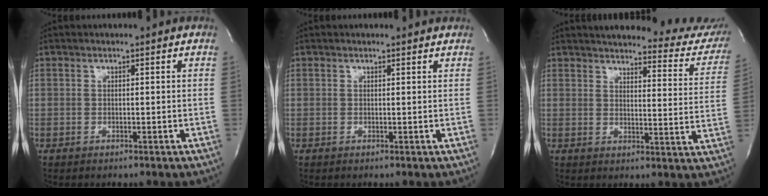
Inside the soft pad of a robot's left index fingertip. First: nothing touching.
{"total": 1.4, "force": [1.3, 0.2, 0.0], "torque": [-0.009, -0.001, 0.007]}
{"total": 23.4, "force": [21.6, 4.8, 7.8], "torque": [-0.098, -0.071, 0.232]}